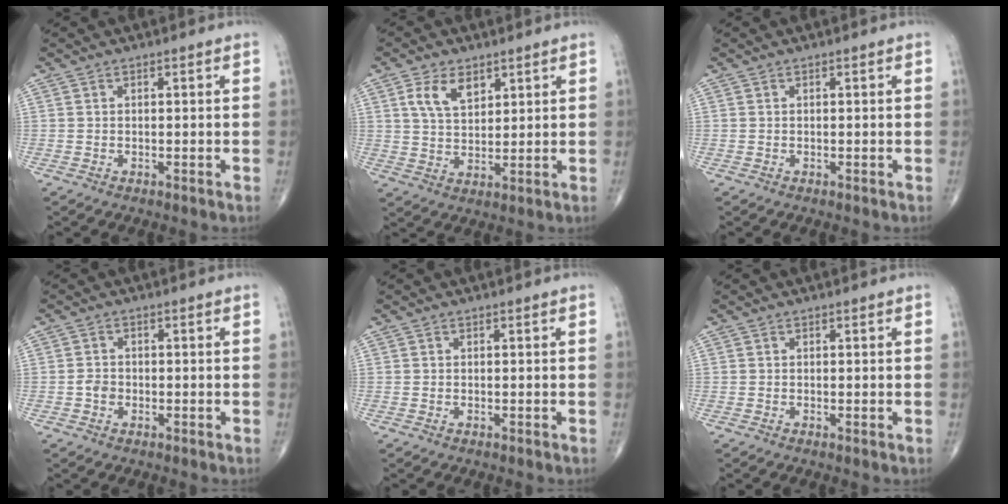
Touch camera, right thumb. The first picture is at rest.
{"total": 6.9, "force": [3.3, 4.0, 4.5], "torque": [-0.067, -0.016, 0.066]}
{"total": 0.0}
{"total": 2.0, "force": [-0.6, 1.6, 1.0], "torque": [-0.009, 0.007, -0.013]}
{"total": 0.0}
{"total": 0.0}